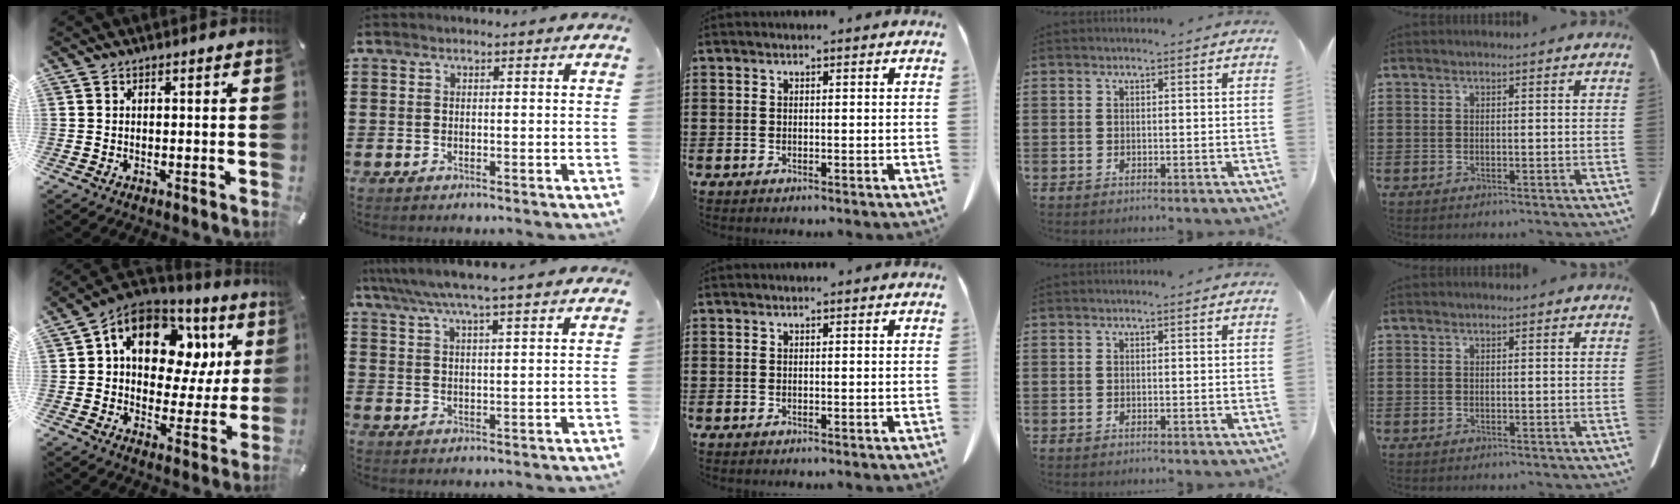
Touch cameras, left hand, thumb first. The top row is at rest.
{"thumb": {"total": 15.1, "force": [7.5, 9.4, 9.1], "torque": [-0.147, -0.046, 0.129]}, "index": {"total": 5.7, "force": [4.9, -0.3, 2.8], "torque": [-0.071, -0.020, 0.085]}}